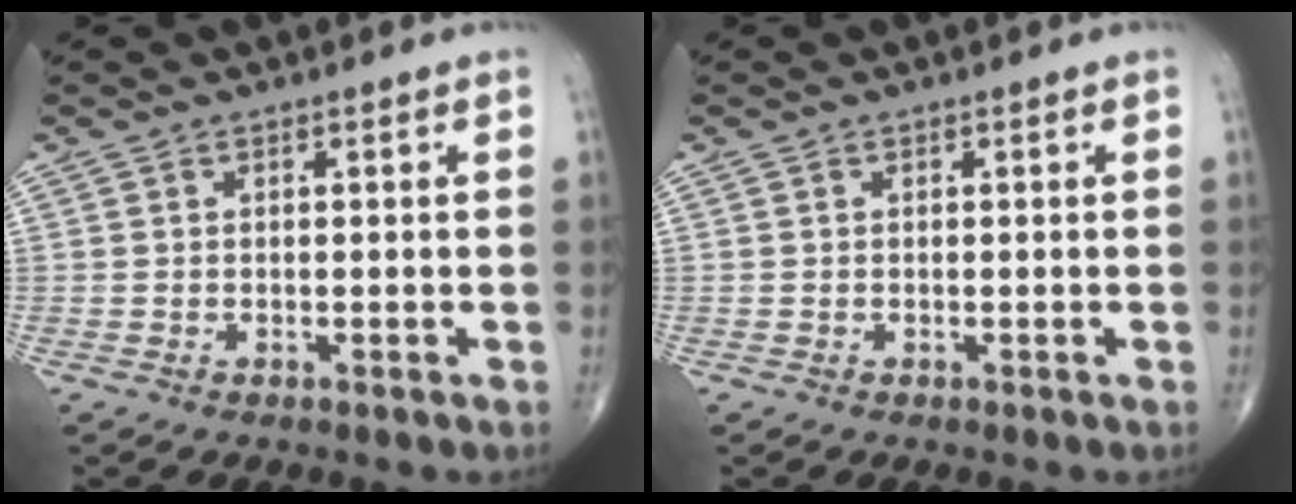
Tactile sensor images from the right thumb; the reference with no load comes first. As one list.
[{"total": 0.0}]